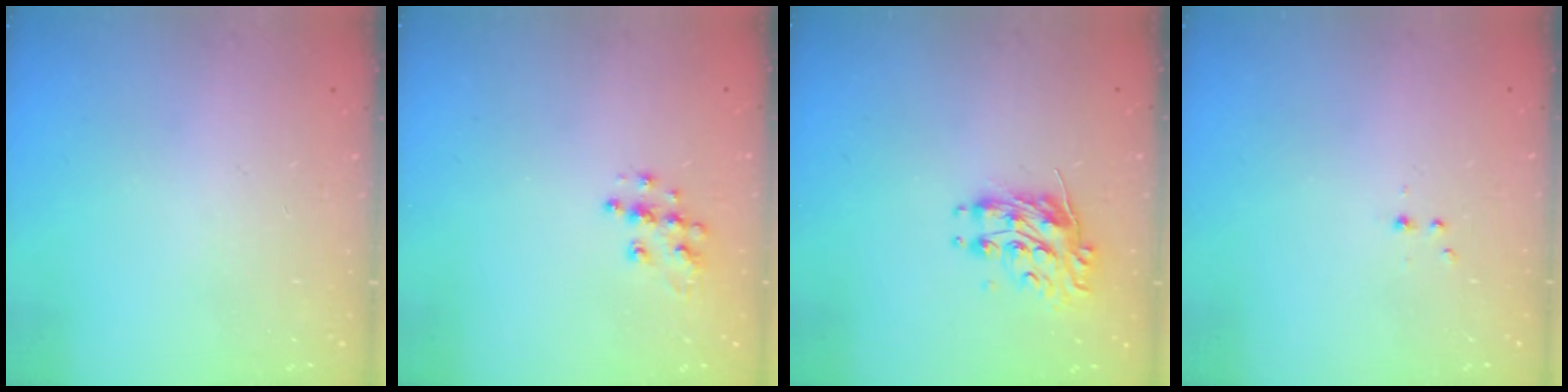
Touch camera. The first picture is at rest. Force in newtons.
{"total": 8.5, "press": 8.5, "slide": 0.4}
{"total": 10.4, "press": 10.4, "slide": 0.5}
{"total": 2.2, "press": 1.9, "slide": 1.0}